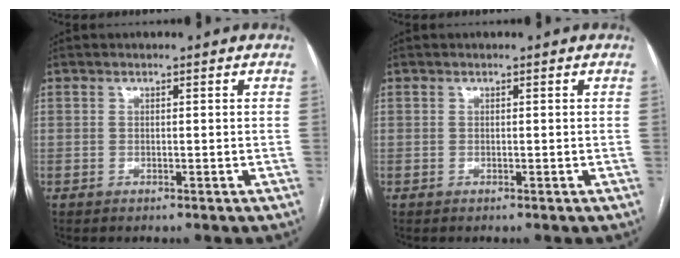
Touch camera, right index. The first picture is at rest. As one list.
[{"total": 0.0}]